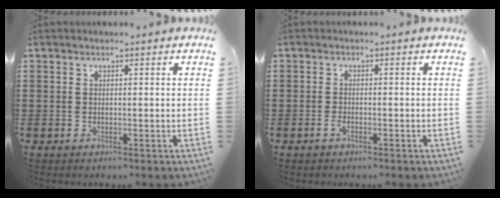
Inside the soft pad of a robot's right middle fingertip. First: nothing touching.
{"total": 1.3, "force": [-0.8, 0.4, 0.9], "torque": [-0.028, -0.005, -0.017]}